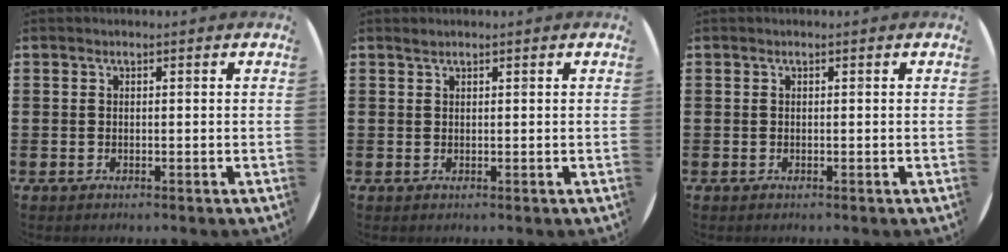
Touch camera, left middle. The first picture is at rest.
{"total": 0.5, "force": [0.5, -0.1, 0.0], "torque": [-0.002, -0.001, 0.011]}
{"total": 0.0}